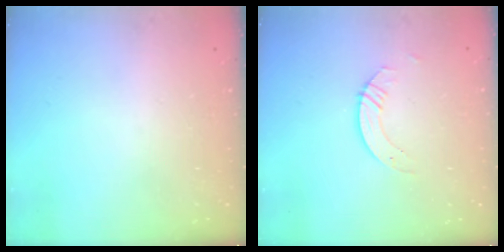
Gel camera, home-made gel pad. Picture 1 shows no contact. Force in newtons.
{"total": 3.5, "press": 3.5, "slide": 0.4}